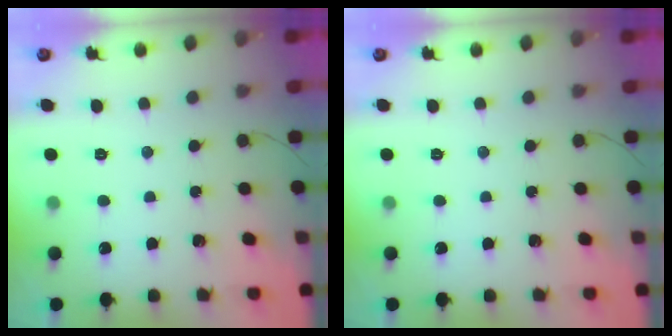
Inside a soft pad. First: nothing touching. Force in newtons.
{"total": 0.0}